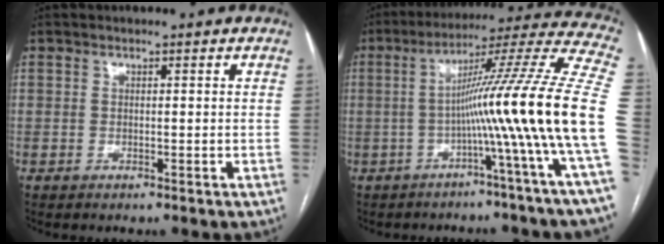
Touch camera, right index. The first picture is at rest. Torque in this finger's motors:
{"motor_torque": [1.84, -0.30, 1.05, 0.21]}